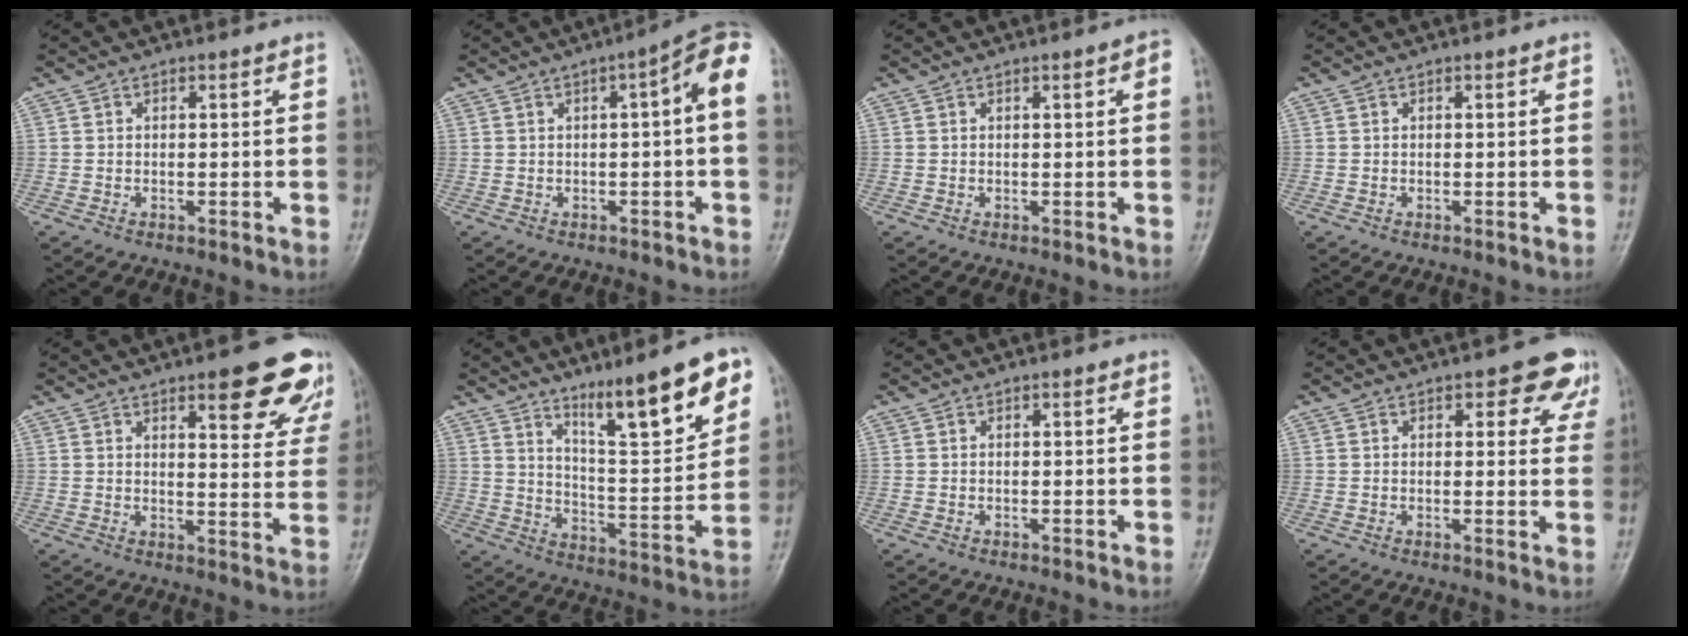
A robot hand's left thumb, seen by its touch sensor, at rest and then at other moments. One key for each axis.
{"total": 6.8, "fx": 0.7, "fy": 1.3, "fz": 6.6, "tx": -0.087, "ty": 0.031, "tz": 0.000}
{"total": 1.8, "fx": 0.5, "fy": 0.3, "fz": 1.7, "tx": -0.021, "ty": 0.003, "tz": 0.004}
{"total": 0.0}
{"total": 13.2, "fx": 7.9, "fy": 4.2, "fz": 9.7, "tx": -0.077, "ty": -0.039, "tz": 0.097}
{"total": 16.6, "fx": 10.2, "fy": 3.4, "fz": 12.6, "tx": -0.164, "ty": -0.058, "tz": 0.169}
{"total": 0.0}
{"total": 6.8, "fx": 3.7, "fy": 3.5, "fz": 4.4, "tx": -0.008, "ty": -0.009, "tz": 0.035}